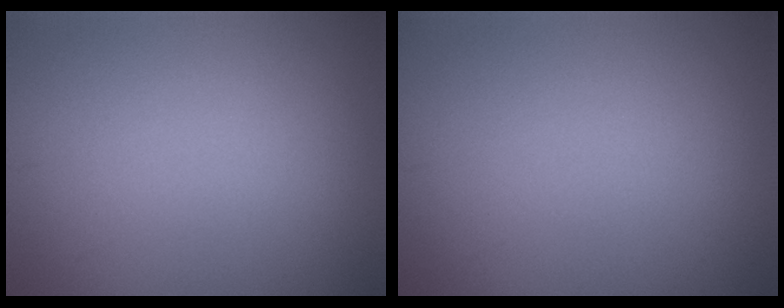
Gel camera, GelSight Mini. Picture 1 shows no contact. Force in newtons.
{"total": 0.0}